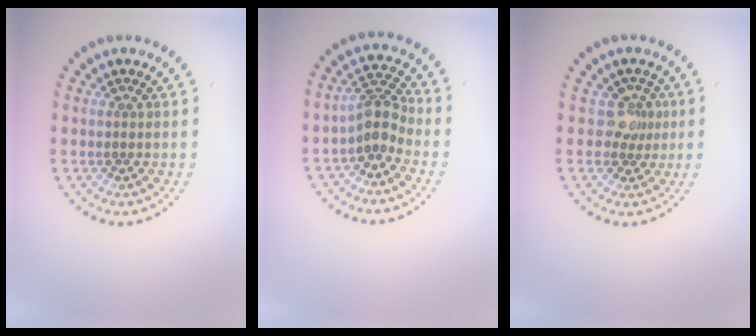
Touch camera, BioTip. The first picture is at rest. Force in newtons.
{"total": 2.7, "press": 2.1, "slide": 1.8}
{"total": 2.0, "press": 1.5, "slide": 1.4}